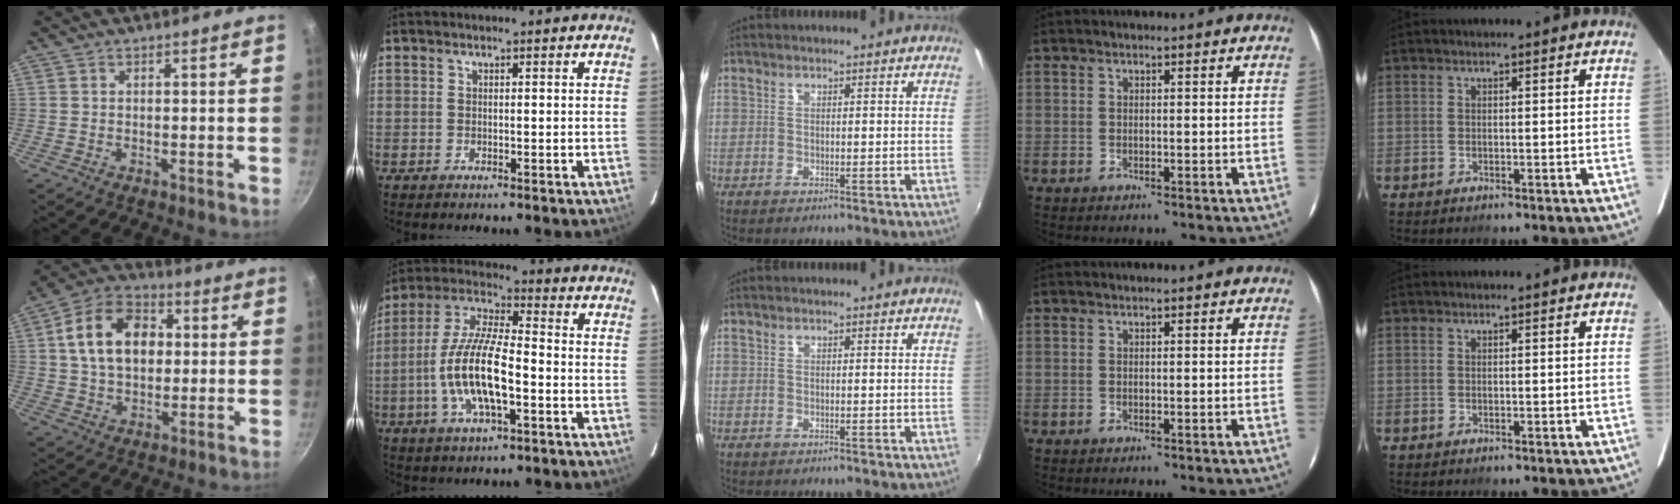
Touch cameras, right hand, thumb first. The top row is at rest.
{"thumb": {"total": 15.1, "force": [2.5, 10.7, 10.4], "torque": [-0.151, 0.017, 0.031]}, "index": {"total": 14.6, "force": [-3.9, 4.4, 13.3], "torque": [-0.271, -0.003, -0.076]}}